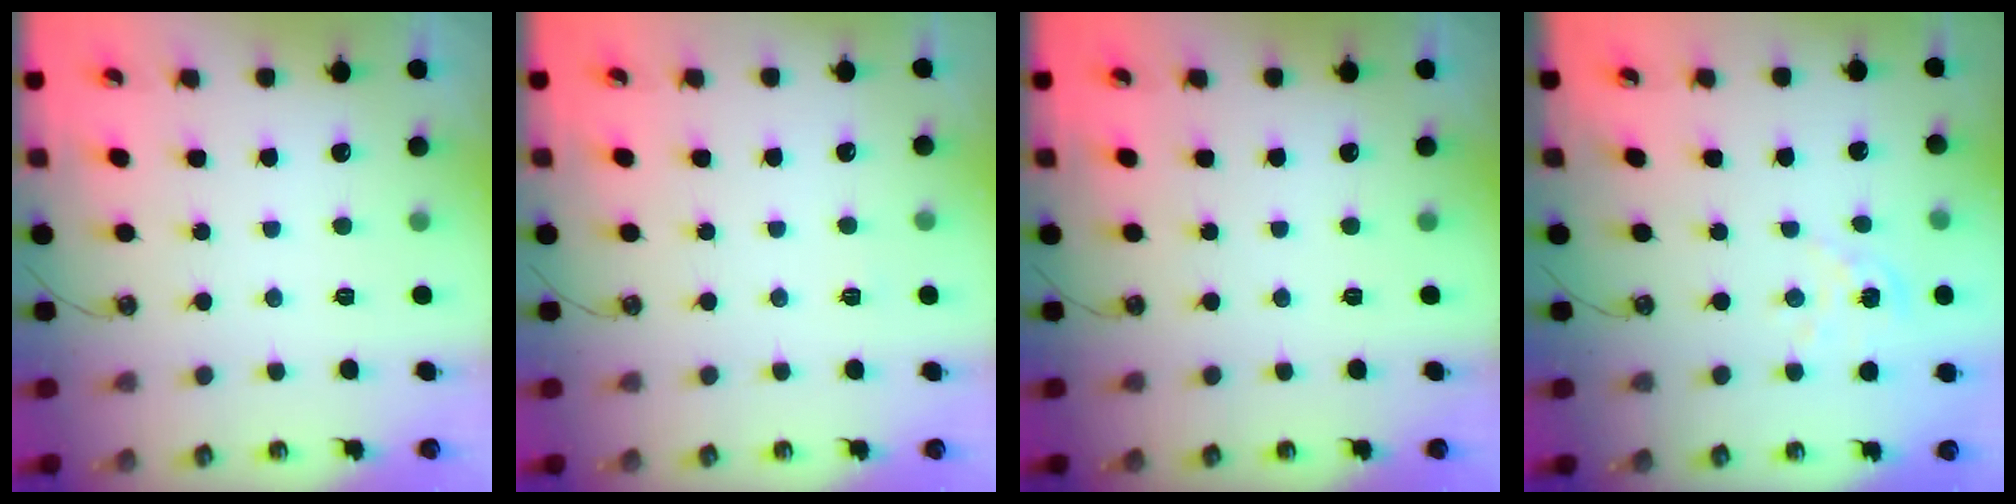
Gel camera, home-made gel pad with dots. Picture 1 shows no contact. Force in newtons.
{"total": 2.5, "press": 2.5, "slide": 0.4}
{"total": 0.0}
{"total": 2.9, "press": 2.9, "slide": 0.3}